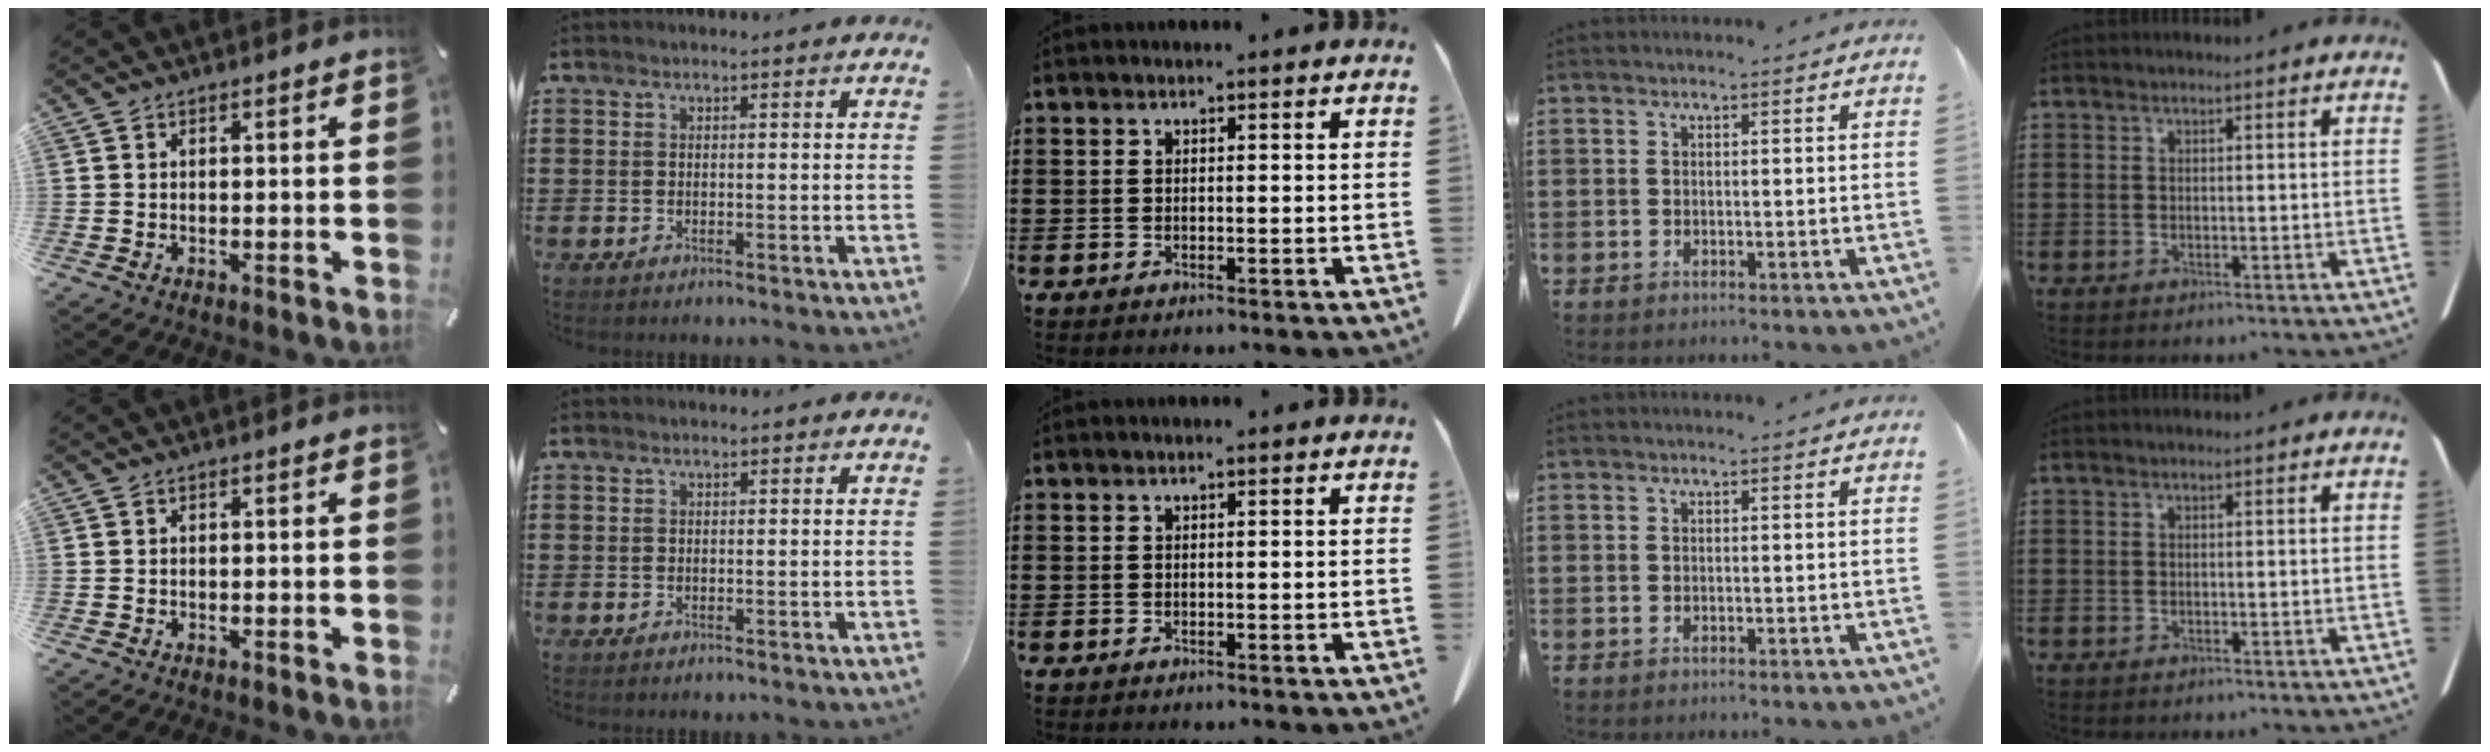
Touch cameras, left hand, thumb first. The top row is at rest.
{}